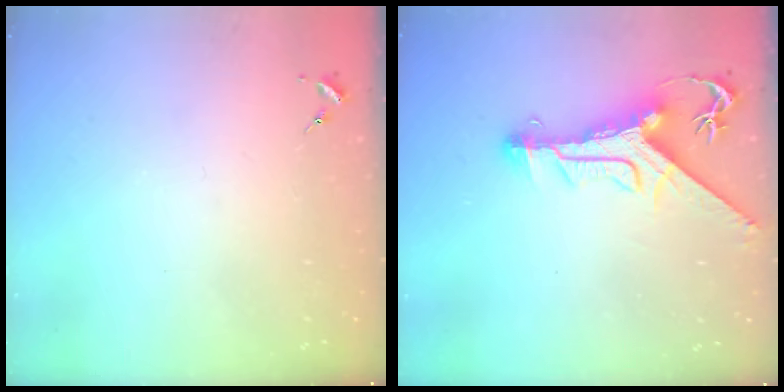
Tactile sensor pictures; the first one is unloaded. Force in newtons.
{"total": 11.8, "press": 11.7, "slide": 1.1}